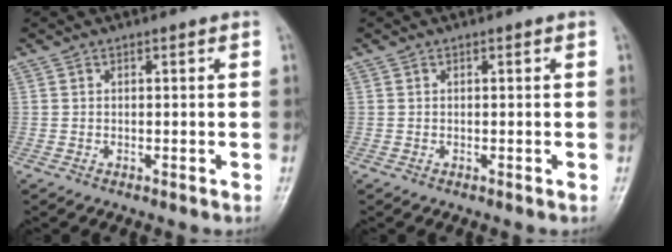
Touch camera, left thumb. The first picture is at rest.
{"total": 0.0}